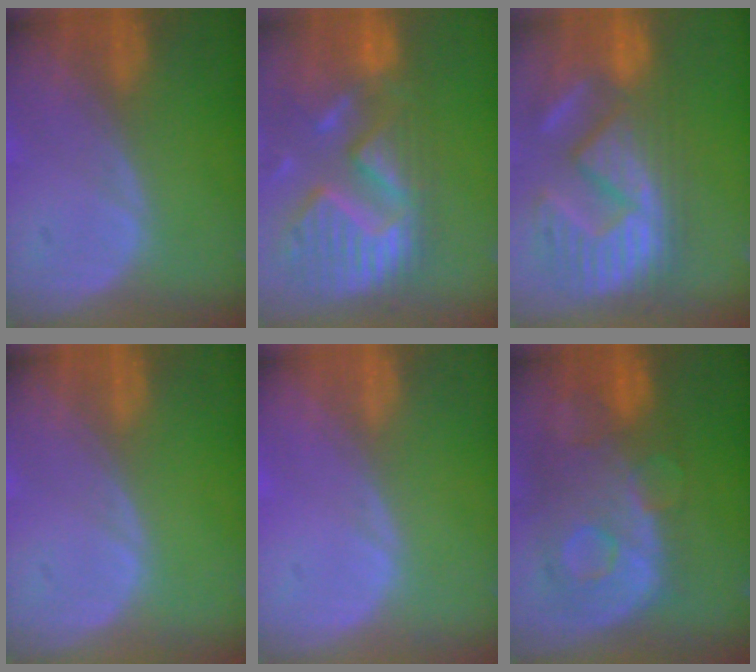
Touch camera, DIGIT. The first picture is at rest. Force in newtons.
{"total": 14.0, "press": 11.8, "slide": 7.6}
{"total": 12.9, "press": 12.0, "slide": 4.9}
{"total": 0.0}
{"total": 0.5, "press": 0.0, "slide": 0.5}
{"total": 11.1, "press": 9.7, "slide": 5.5}